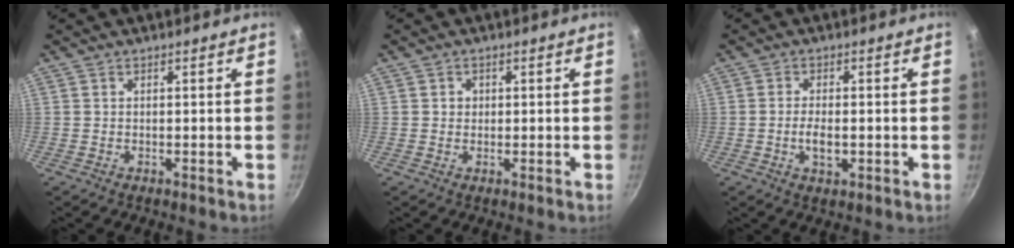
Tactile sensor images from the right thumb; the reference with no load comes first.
{"total": 1.2, "force": [0.2, 1.1, 0.2], "torque": [0.002, 0.001, -0.001]}
{"total": 3.4, "force": [-0.6, 1.6, 2.9], "torque": [-0.060, 0.001, -0.014]}